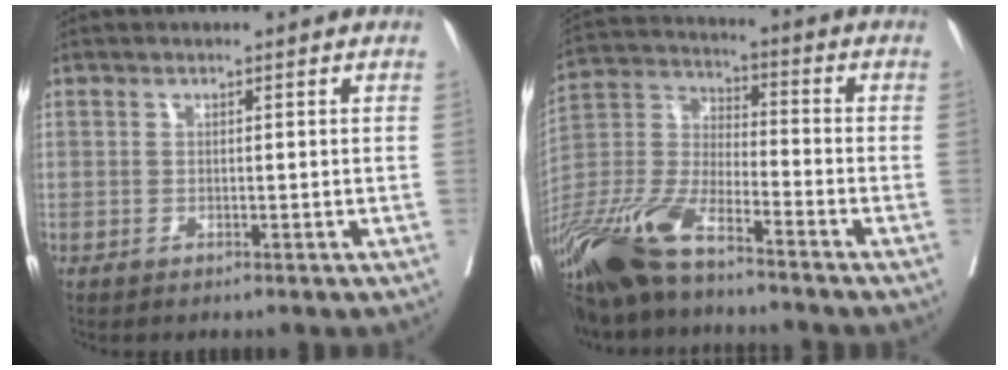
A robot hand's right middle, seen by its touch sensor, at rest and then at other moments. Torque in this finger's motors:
{"motor_torque": [1.09, -1.05, 0.76, 0.21]}